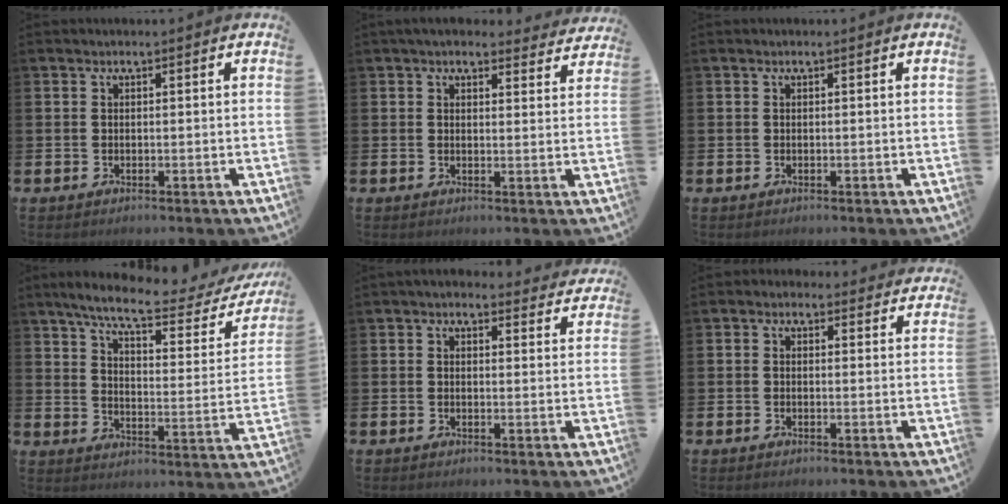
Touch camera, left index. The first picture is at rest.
{"total": 4.0, "force": [3.8, 1.2, 0.8], "torque": [-0.009, -0.020, 0.067]}
{"total": 0.0}
{"total": 8.2, "force": [6.9, 1.2, 4.2], "torque": [-0.101, -0.040, 0.111]}
{"total": 2.6, "force": [2.5, 0.8, 0.4], "torque": [0.002, -0.013, 0.041]}
{"total": 1.1, "force": [0.9, 0.7, 0.1], "torque": [0.003, 0.002, 0.013]}